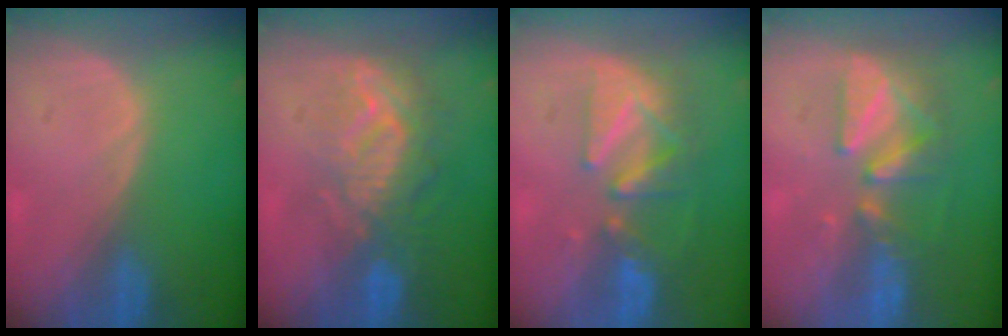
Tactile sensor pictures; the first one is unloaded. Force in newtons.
{"total": 9.2, "press": 8.6, "slide": 3.3}
{"total": 8.6, "press": 8.0, "slide": 3.1}
{"total": 8.8, "press": 7.8, "slide": 4.1}